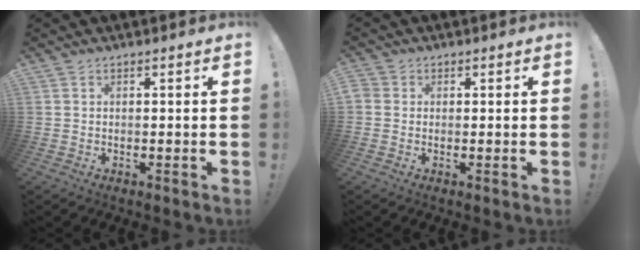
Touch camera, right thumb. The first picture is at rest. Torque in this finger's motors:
{"motor_torque": [-0.01, 0.35, 0.31, 0.00, 0.24]}